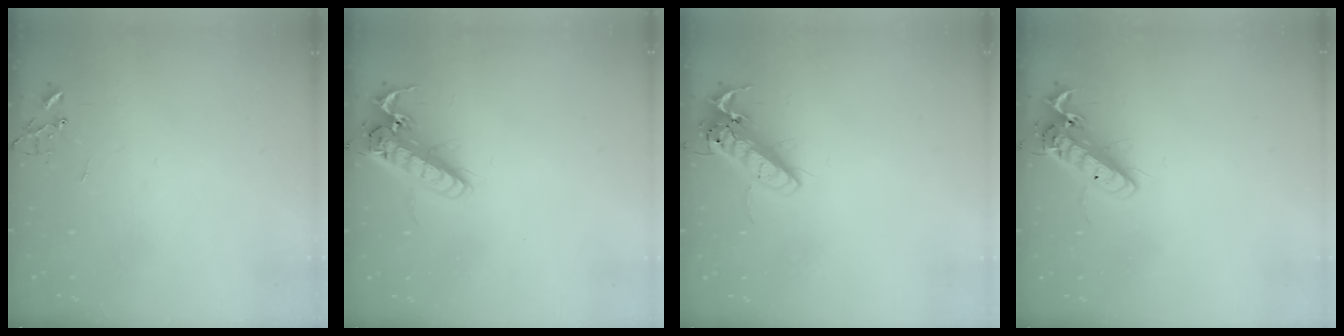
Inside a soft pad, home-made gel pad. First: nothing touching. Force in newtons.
{"total": 17.4, "press": 17.1, "slide": 3.3}
{"total": 14.9, "press": 14.7, "slide": 2.8}
{"total": 15.7, "press": 15.3, "slide": 3.3}